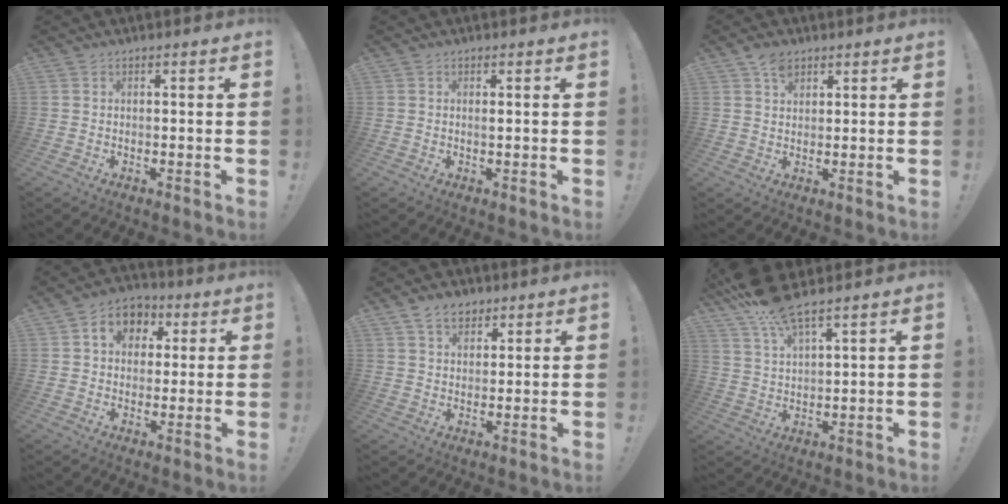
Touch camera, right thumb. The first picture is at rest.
{"total": 0.7, "force": [0.1, -0.1, 0.7], "torque": [-0.011, -0.002, 0.001]}
{"total": 4.9, "force": [3.0, 3.2, 2.3], "torque": [-0.030, -0.009, 0.055]}
{"total": 8.7, "force": [2.3, 7.3, 4.2], "torque": [-0.063, 0.005, 0.047]}
{"total": 6.5, "force": [4.3, 4.1, 2.7], "torque": [-0.042, -0.015, 0.080]}
{"total": 9.4, "force": [7.6, 1.8, 5.2], "torque": [-0.105, -0.038, 0.140]}